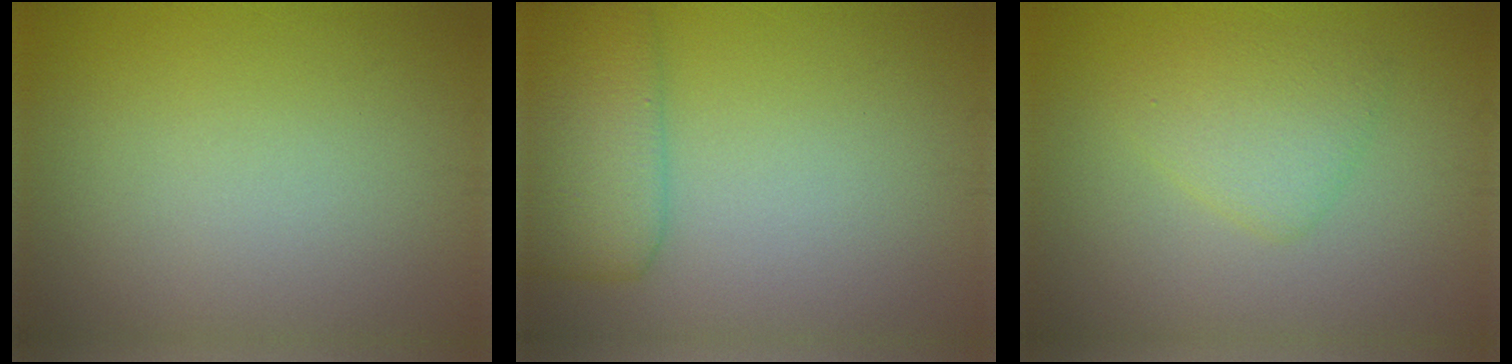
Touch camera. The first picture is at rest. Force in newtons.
{"total": 4.7, "press": 4.7, "slide": 0.2}
{"total": 2.6, "press": 2.6, "slide": 0.3}